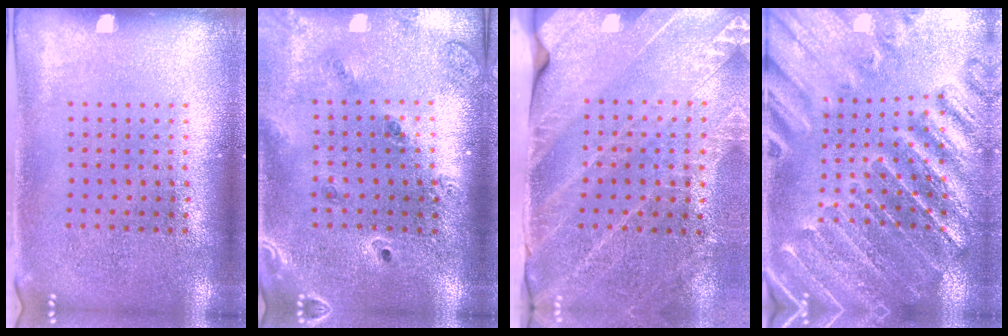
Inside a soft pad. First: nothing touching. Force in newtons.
{"total": 1.4, "press": 1.4, "slide": 0.3}
{"total": 3.3, "press": 2.9, "slide": 1.6}
{"total": 2.7, "press": 2.7, "slide": 0.4}